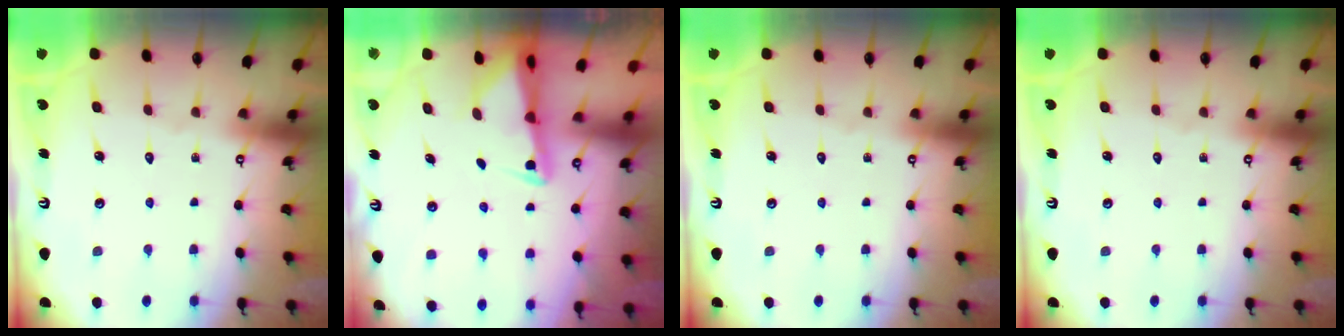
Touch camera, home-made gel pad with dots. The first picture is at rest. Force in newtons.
{"total": 2.4, "press": 2.3, "slide": 0.5}
{"total": 0.0}
{"total": 0.0}